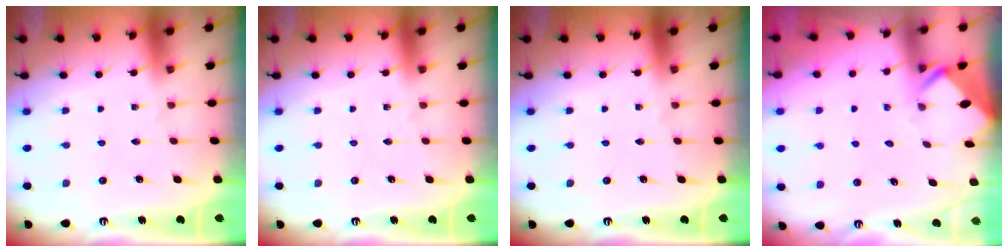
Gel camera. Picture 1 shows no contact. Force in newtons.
{"total": 0.0}
{"total": 0.0}
{"total": 3.5, "press": 3.5, "slide": 0.2}